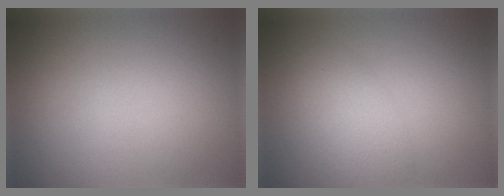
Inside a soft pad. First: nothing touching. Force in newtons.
{"total": 2.3, "press": 2.3, "slide": 0.2}